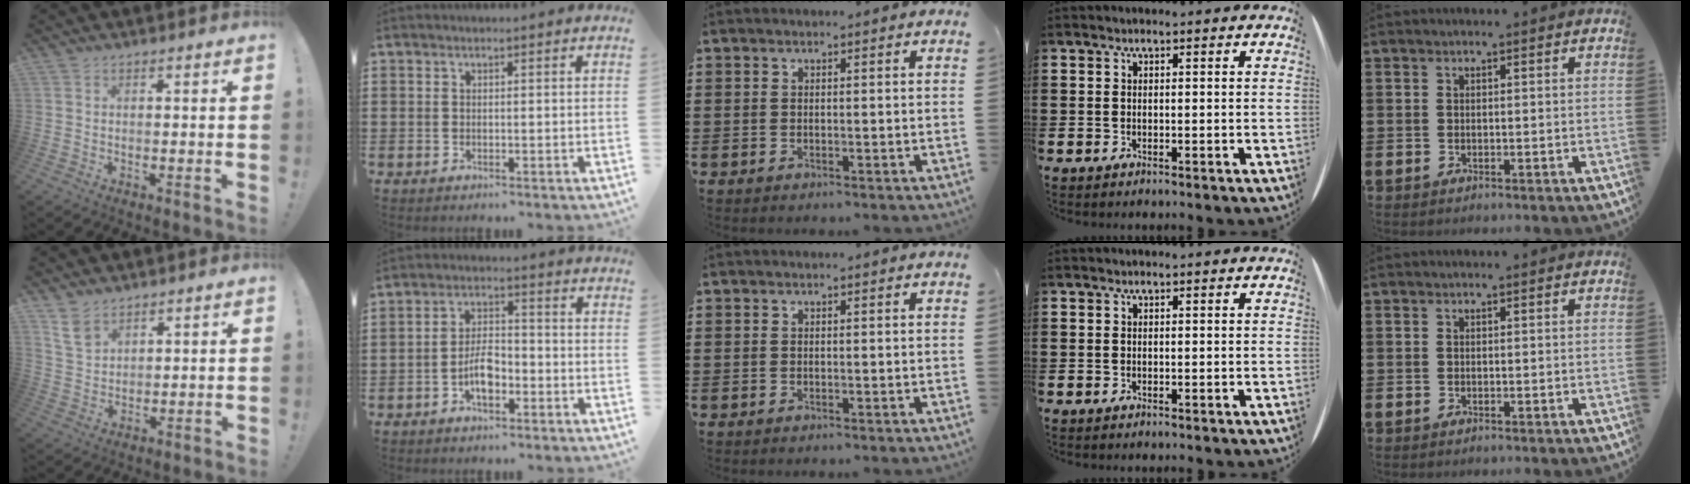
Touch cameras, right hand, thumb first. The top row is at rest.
{"thumb": {"total": 6.1, "force": [4.4, 3.6, 2.4], "torque": [-0.037, -0.026, 0.084]}, "index": {"total": 5.5, "force": [-2.3, 2.6, 4.3], "torque": [-0.094, 0.003, -0.046]}}